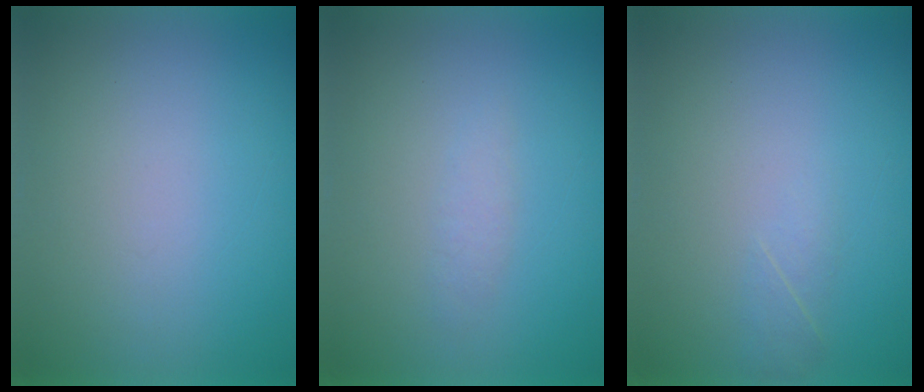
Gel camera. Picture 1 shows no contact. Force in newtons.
{"total": 1.3}
{"total": 1.6}